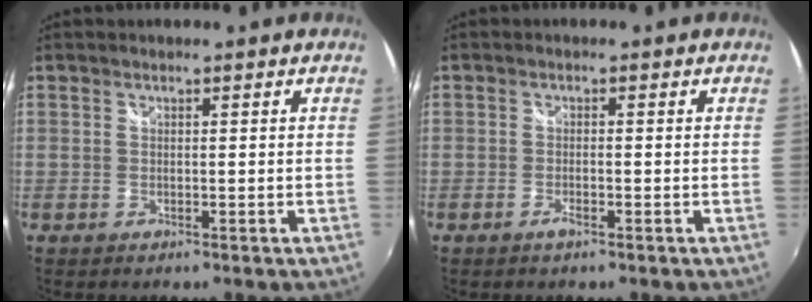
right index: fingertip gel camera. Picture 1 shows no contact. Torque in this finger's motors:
{"motor_torque": [0.23, 0.62, 0.06, 0.02]}